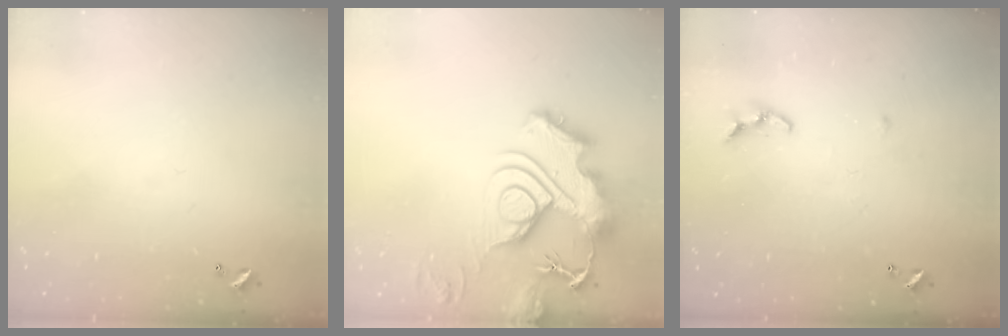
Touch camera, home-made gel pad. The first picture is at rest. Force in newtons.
{"total": 17.0, "press": 16.9, "slide": 1.8}
{"total": 6.4, "press": 6.4, "slide": 0.5}